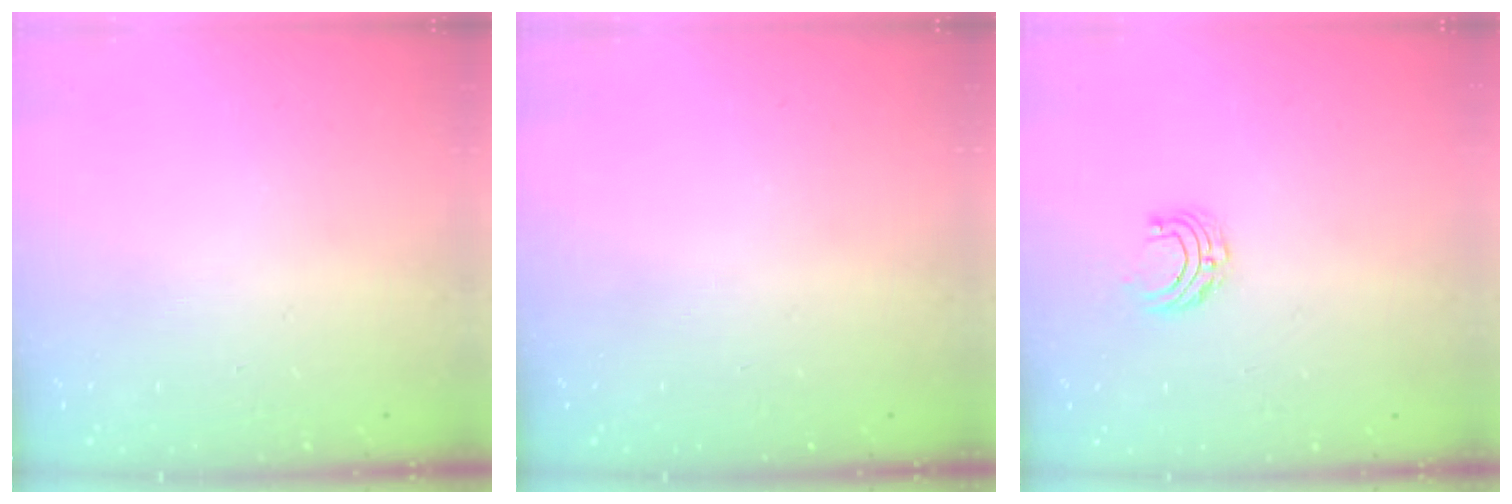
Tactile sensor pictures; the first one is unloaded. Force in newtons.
{"total": 0.0}
{"total": 5.0, "press": 5.0, "slide": 0.4}